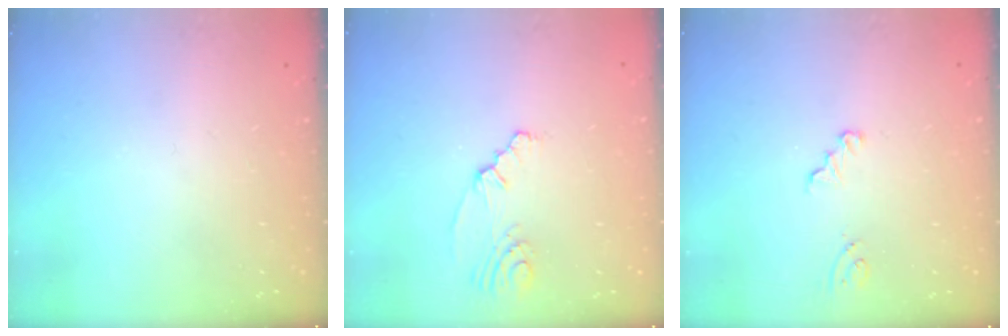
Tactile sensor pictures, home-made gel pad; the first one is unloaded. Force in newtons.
{"total": 2.4, "press": 2.1, "slide": 1.2}
{"total": 2.1, "press": 2.1, "slide": 0.2}